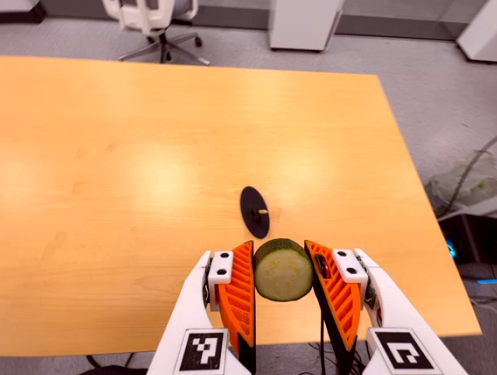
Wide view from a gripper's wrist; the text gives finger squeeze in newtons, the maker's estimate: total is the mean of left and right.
{"total": 9.9, "left": 9.3, "right": 10.5}